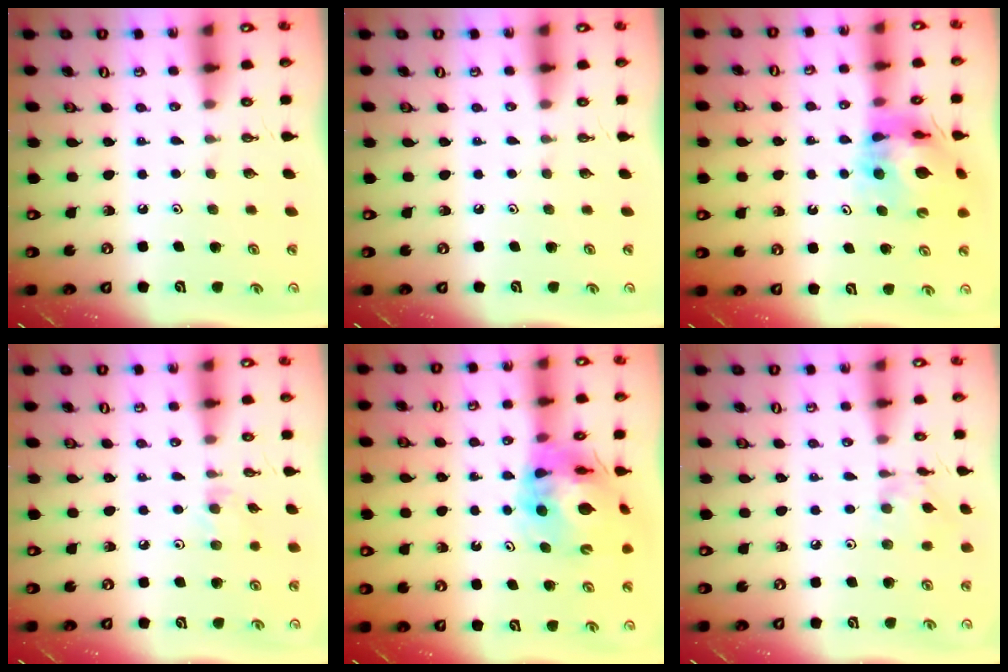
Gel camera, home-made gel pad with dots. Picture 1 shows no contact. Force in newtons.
{"total": 0.0}
{"total": 14.4, "press": 14.3, "slide": 1.6}
{"total": 2.6, "press": 2.6, "slide": 0.4}
{"total": 15.7, "press": 15.6, "slide": 1.7}
{"total": 3.1, "press": 3.1, "slide": 0.3}